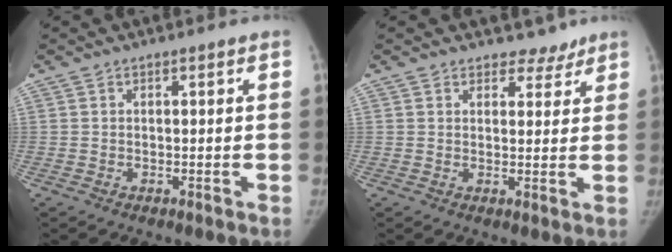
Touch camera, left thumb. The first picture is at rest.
{"total": 3.7, "force": [3.1, 2.1, 0.3], "torque": [0.022, -0.021, 0.038]}